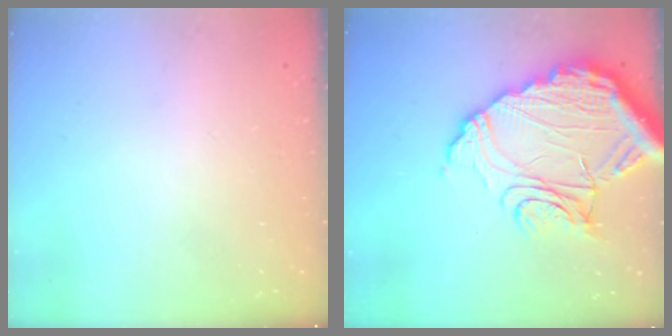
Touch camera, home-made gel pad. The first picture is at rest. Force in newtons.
{"total": 21.0, "press": 20.9, "slide": 2.2}